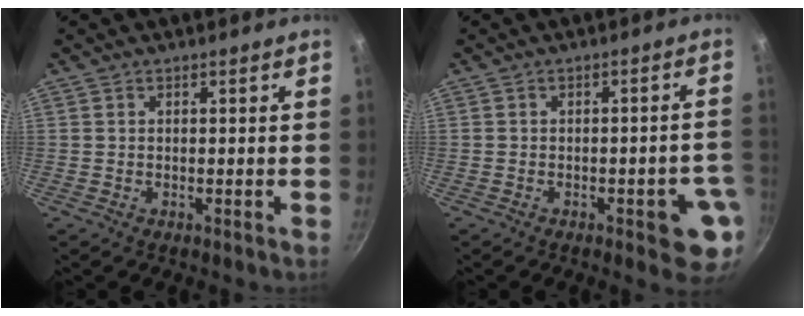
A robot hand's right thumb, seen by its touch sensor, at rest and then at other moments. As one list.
[{"total": 7.9, "force": [-2.8, 2.8, 6.8], "torque": [-0.056, 0.017, -0.028]}]